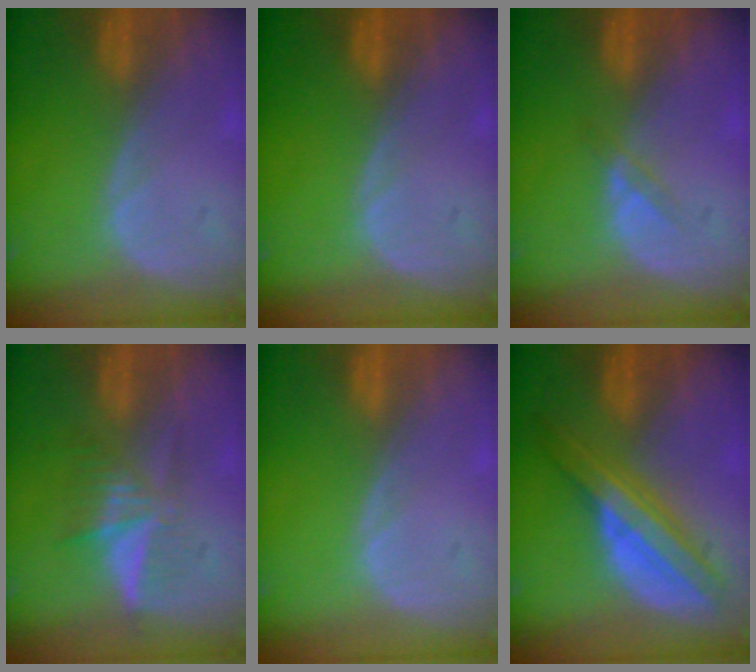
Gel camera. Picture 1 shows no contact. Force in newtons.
{"total": 0.0}
{"total": 1.8, "press": 1.4, "slide": 1.0}
{"total": 5.5, "press": 5.0, "slide": 2.2}
{"total": 0.0}
{"total": 8.5, "press": 8.5, "slide": 0.4}